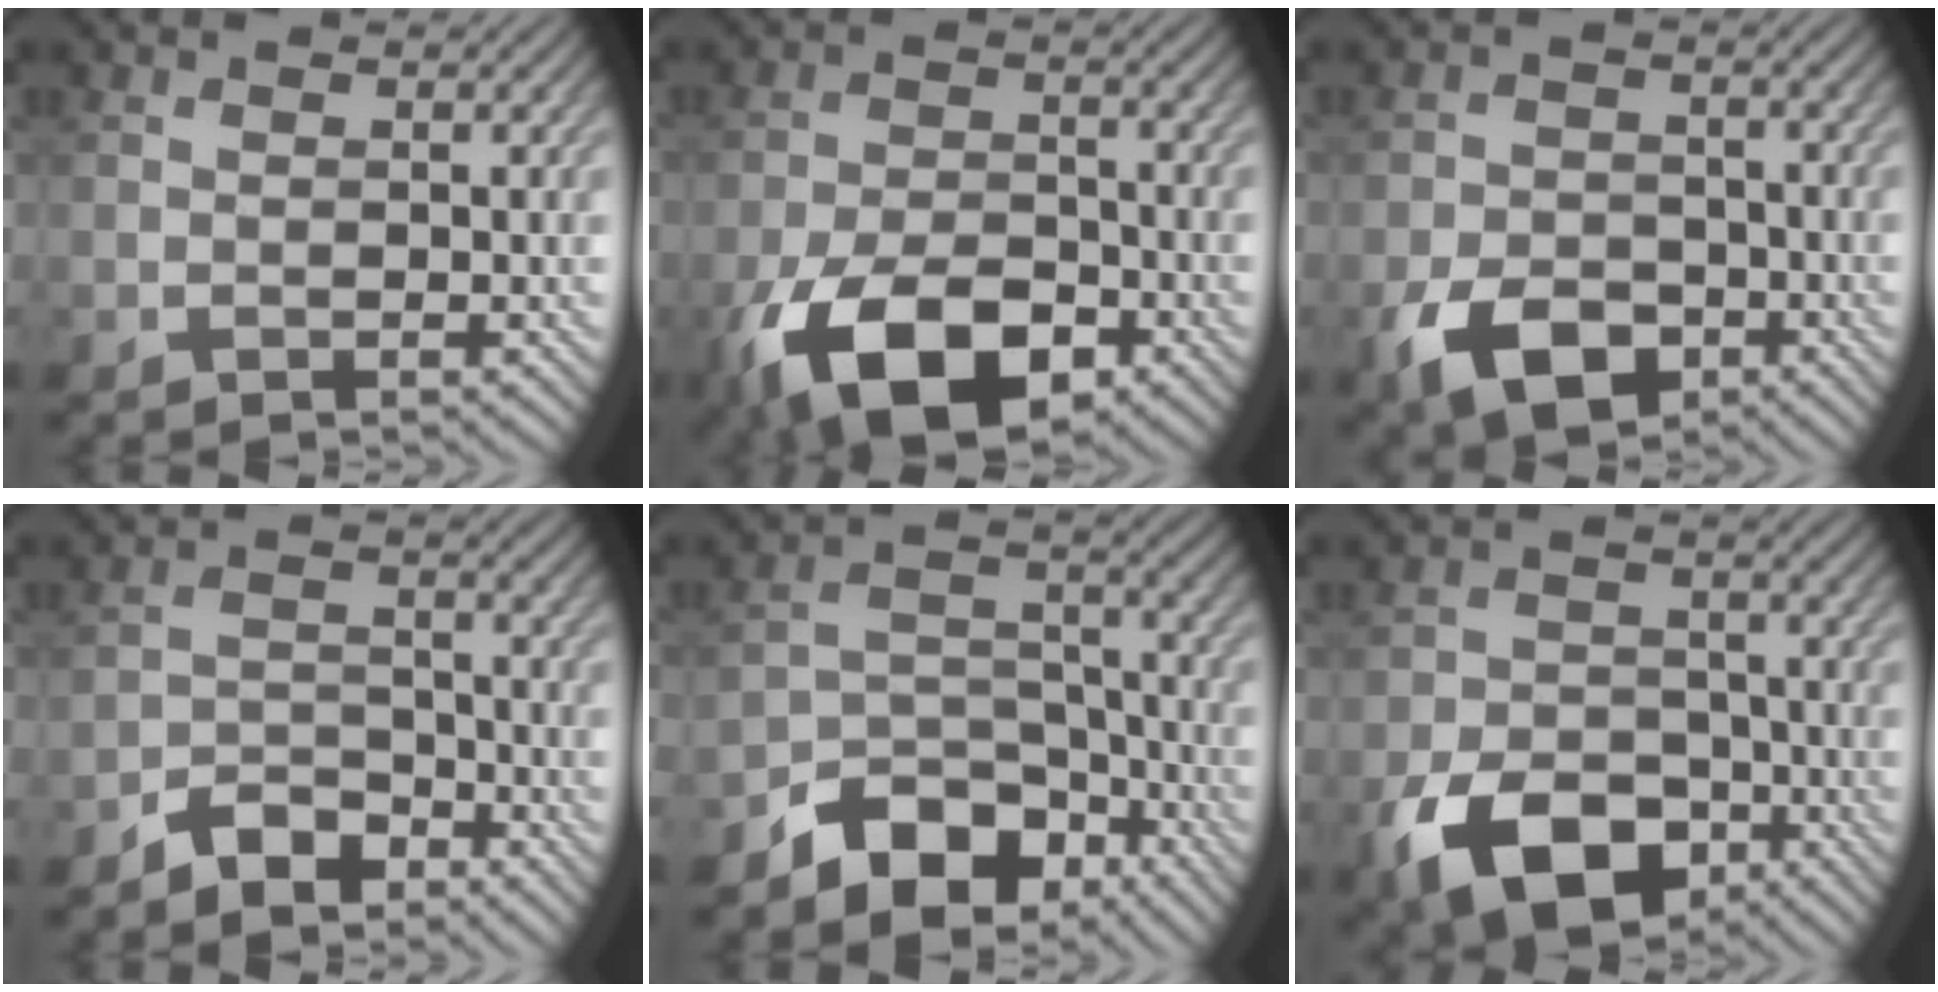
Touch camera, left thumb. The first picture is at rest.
{"total": 12.2, "force": [-6.5, 6.3, 8.1], "torque": [-0.174, -0.022, -0.117]}
{"total": 6.9, "force": [-3.6, 4.3, 4.0], "torque": [-0.082, -0.007, -0.068]}
{"total": 4.2, "force": [-3.4, 2.0, 1.6], "torque": [-0.032, 0.005, -0.074]}
{"total": 9.3, "force": [-6.8, 5.1, 3.9], "torque": [-0.063, -0.005, -0.128]}
{"total": 10.7, "force": [-5.6, 6.7, 6.2], "torque": [-0.128, -0.020, -0.103]}